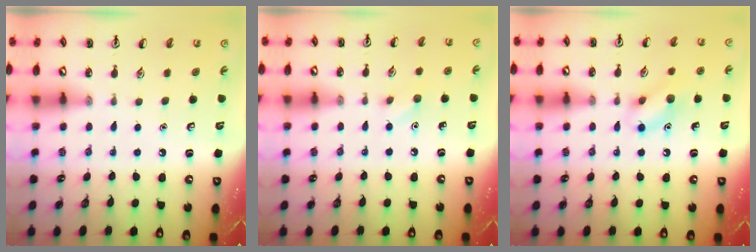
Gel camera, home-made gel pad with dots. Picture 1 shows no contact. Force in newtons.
{"total": 5.1, "press": 5.0, "slide": 1.2}
{"total": 10.0, "press": 9.9, "slide": 0.7}